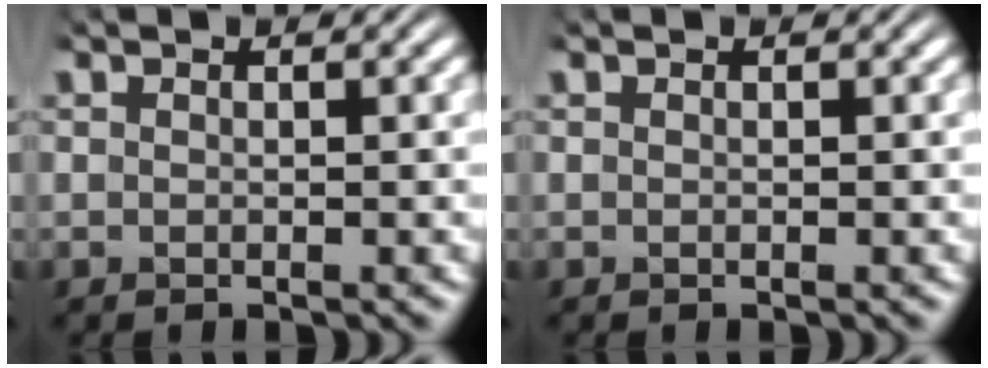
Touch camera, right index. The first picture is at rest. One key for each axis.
{"total": 0.0}